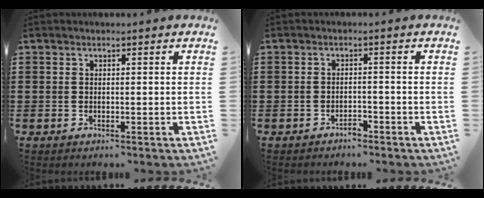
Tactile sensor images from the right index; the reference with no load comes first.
{"total": 1.6, "force": [-1.5, 0.4, 0.4], "torque": [-0.014, 0.000, -0.031]}